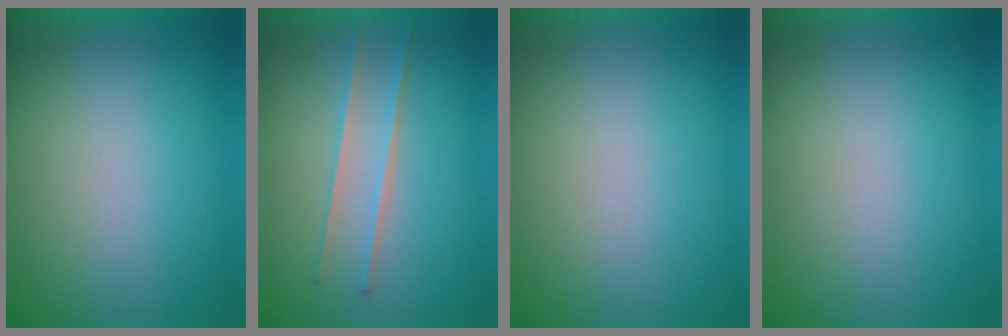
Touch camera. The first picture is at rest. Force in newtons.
{"total": 2.4}
{"total": 0.0}
{"total": 0.0}